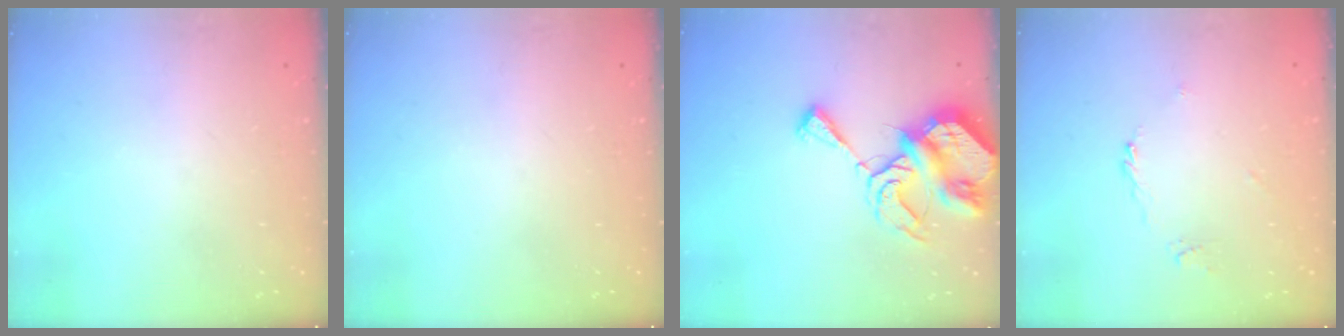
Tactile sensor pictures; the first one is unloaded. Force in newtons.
{"total": 0.0}
{"total": 9.8, "press": 9.8, "slide": 1.1}
{"total": 3.7, "press": 3.6, "slide": 0.8}